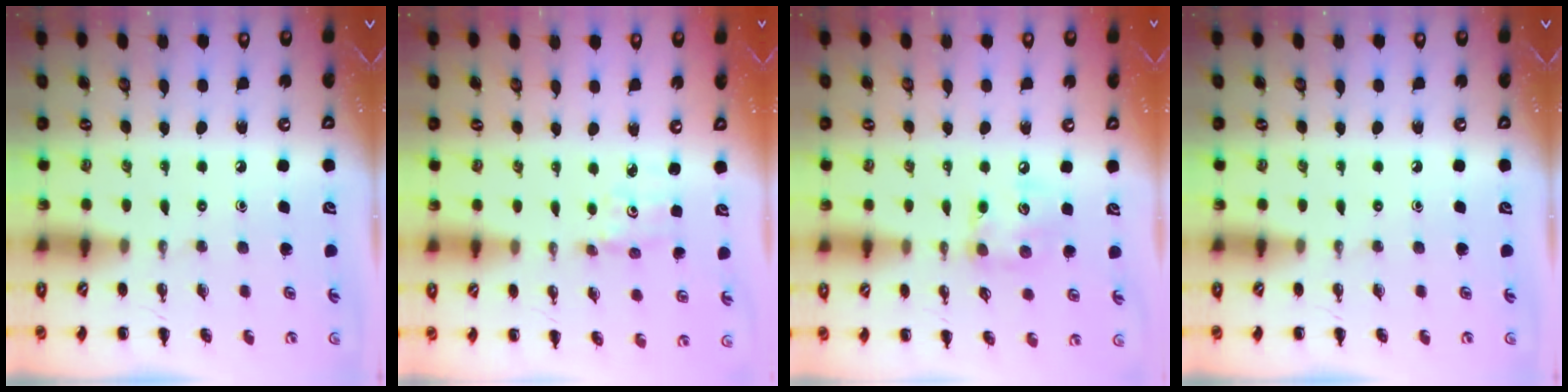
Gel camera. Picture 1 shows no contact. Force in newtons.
{"total": 1.6, "press": 1.5, "slide": 0.3}
{"total": 9.2, "press": 9.2, "slide": 1.1}
{"total": 0.0}